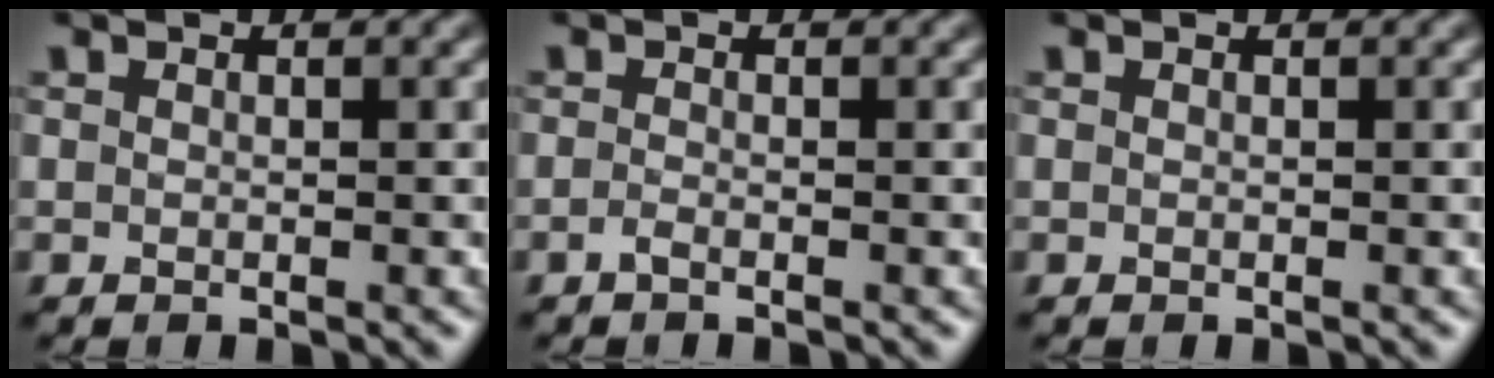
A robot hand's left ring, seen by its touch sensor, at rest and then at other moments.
{"total": 1.0, "force": [-0.9, 0.2, 0.5], "torque": [-0.012, -0.002, -0.016]}
{"total": 0.0}